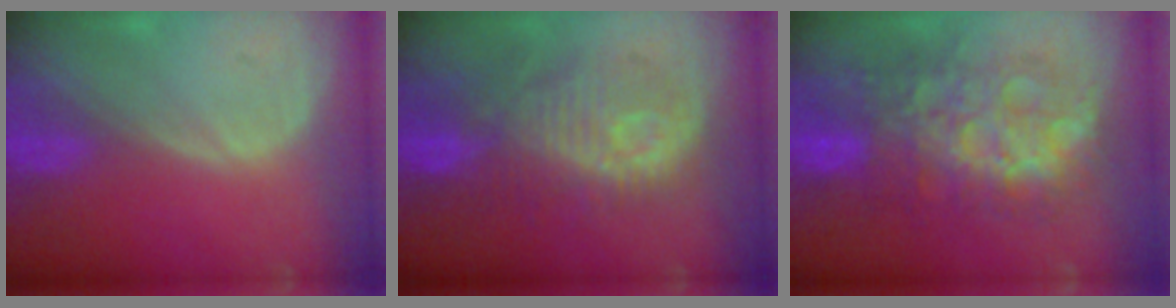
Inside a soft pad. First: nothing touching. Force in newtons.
{"total": 10.5, "press": 10.2, "slide": 2.3}
{"total": 12.2, "press": 12.2, "slide": 1.1}